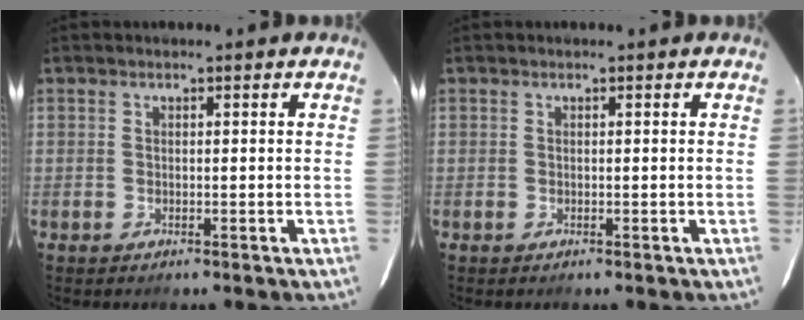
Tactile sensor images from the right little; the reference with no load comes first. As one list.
[{"total": 0.0}]